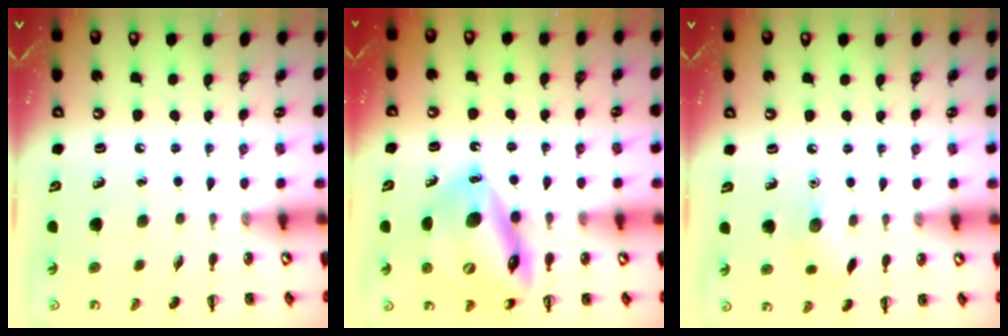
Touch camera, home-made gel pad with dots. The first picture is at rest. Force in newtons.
{"total": 15.0, "press": 14.6, "slide": 3.7}
{"total": 7.0, "press": 6.9, "slide": 1.3}